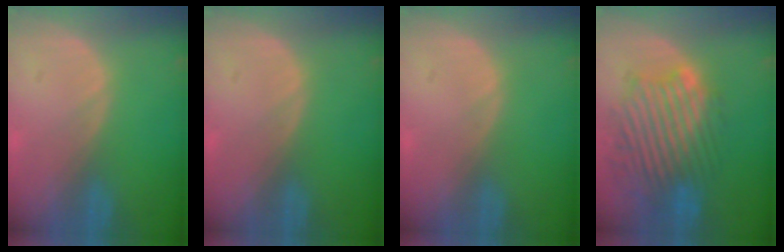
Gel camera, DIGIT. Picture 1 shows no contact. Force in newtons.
{"total": 0.0}
{"total": 0.0}
{"total": 11.7, "press": 10.7, "slide": 5.0}